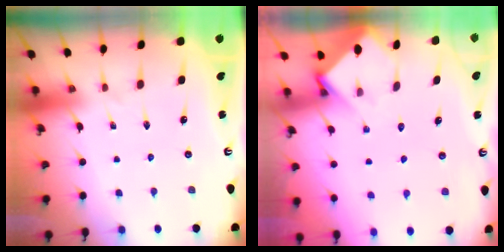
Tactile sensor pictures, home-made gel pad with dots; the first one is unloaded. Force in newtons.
{"total": 3.5, "press": 3.5, "slide": 0.3}